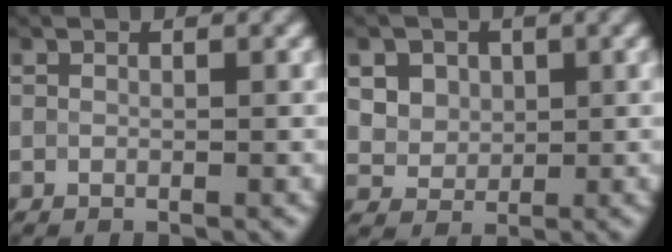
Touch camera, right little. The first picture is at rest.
{"total": 6.3, "force": [2.9, 4.7, 3.0], "torque": [-0.060, 0.012, 0.041]}